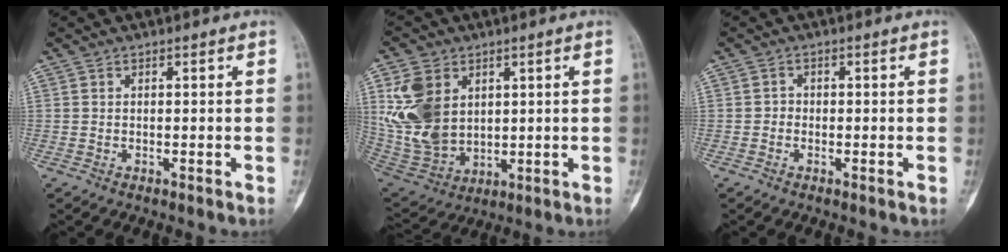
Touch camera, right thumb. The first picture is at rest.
{"total": 14.4, "force": [4.1, 10.5, 8.9], "torque": [-0.165, -0.017, 0.100]}
{"total": 1.3, "force": [-0.4, 1.2, 0.4], "torque": [0.004, 0.007, -0.012]}